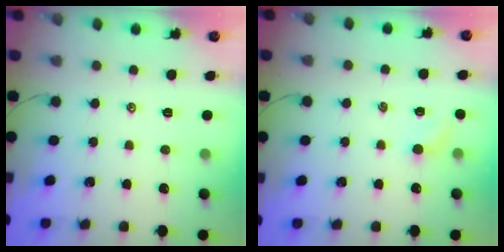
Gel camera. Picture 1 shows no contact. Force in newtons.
{"total": 3.5, "press": 3.4, "slide": 0.9}